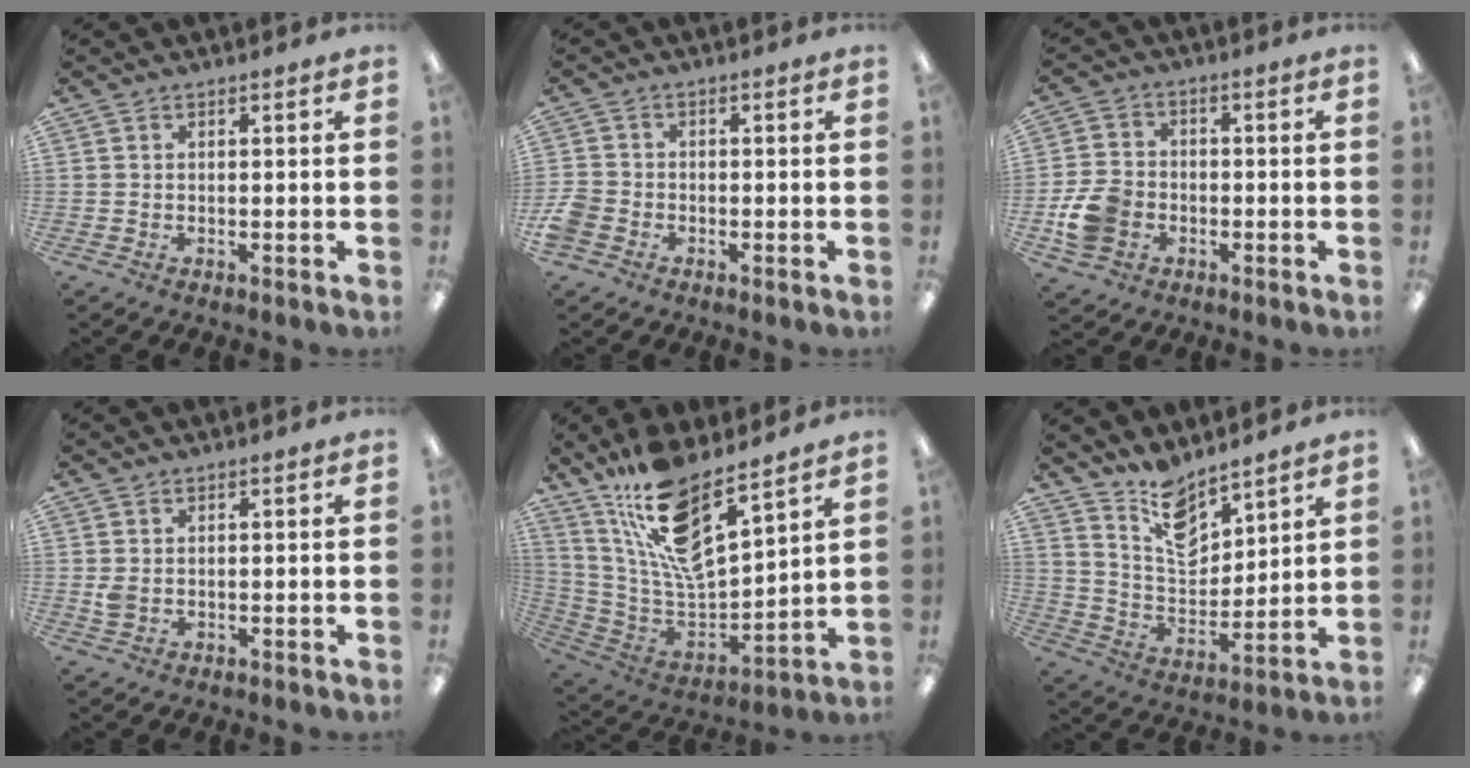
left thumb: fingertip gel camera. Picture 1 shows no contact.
{"total": 3.9, "force": [-2.1, 2.9, 1.5], "torque": [-0.034, 0.007, -0.041]}
{"total": 9.1, "force": [-2.8, 7.3, 4.7], "torque": [-0.100, 0.018, -0.052]}
{"total": 2.4, "force": [0.1, 1.6, 1.7], "torque": [-0.040, 0.000, 0.001]}
{"total": 16.6, "force": [12.0, 4.6, 10.4], "torque": [-0.210, -0.091, 0.210]}
{"total": 11.2, "force": [8.8, 5.1, 4.6], "torque": [-0.080, -0.060, 0.164]}